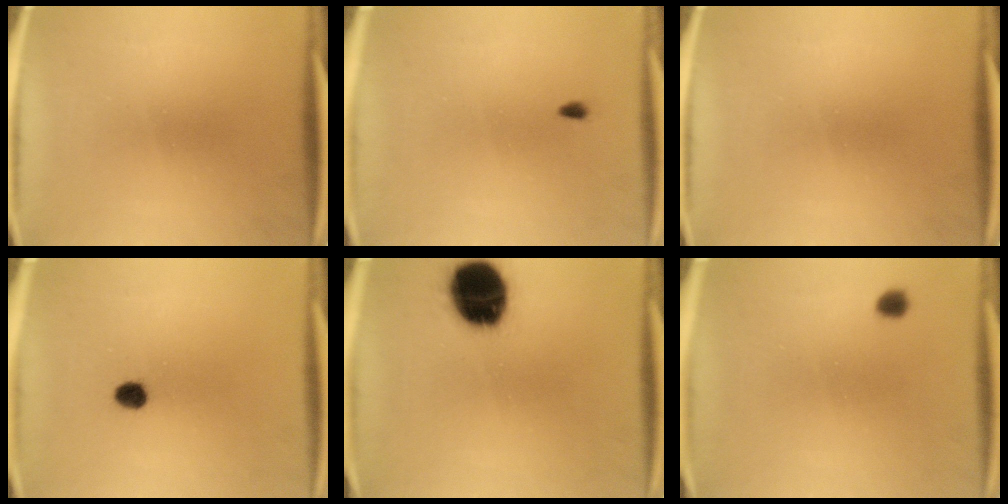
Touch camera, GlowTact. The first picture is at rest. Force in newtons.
{"total": 0.6}
{"total": 0.0}
{"total": 2.8}
{"total": 19.5}
{"total": 1.7}